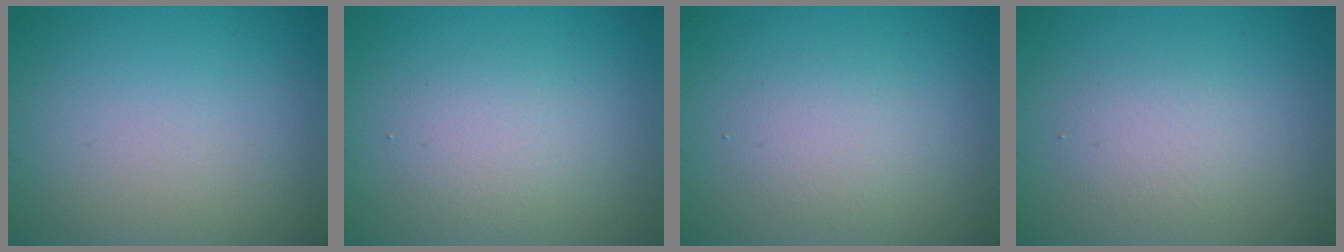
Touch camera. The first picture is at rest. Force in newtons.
{"total": 2.4, "press": 2.4, "slide": 0.2}
{"total": 2.1, "press": 2.1, "slide": 0.2}
{"total": 2.3, "press": 2.3, "slide": 0.1}